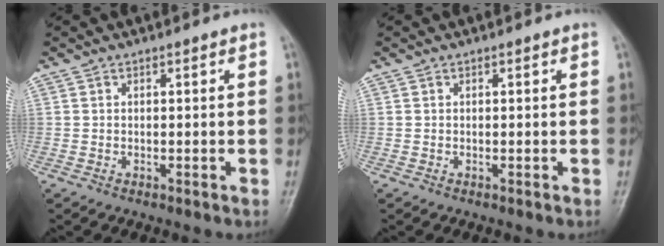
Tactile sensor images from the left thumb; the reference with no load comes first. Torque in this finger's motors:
{"motor_torque": [-0.04, 0.04, -0.06, -0.02, 0.00]}